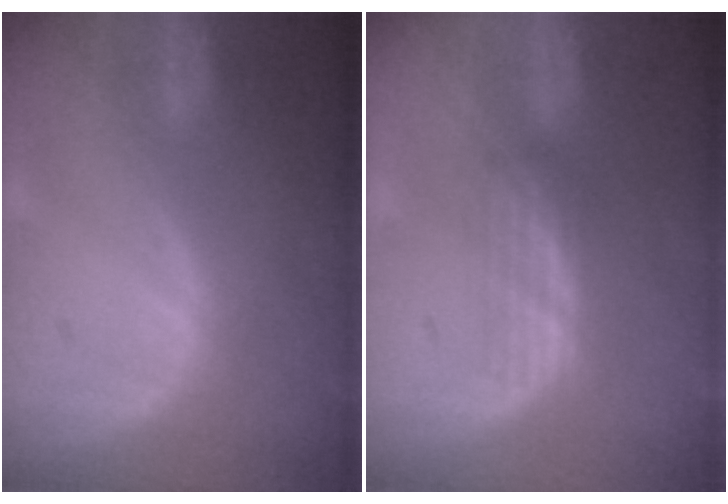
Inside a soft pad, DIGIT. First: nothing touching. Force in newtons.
{"total": 2.9, "press": 2.6, "slide": 1.4}